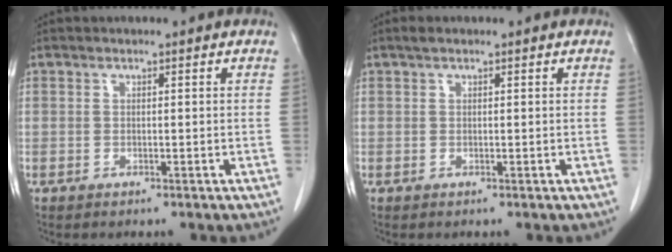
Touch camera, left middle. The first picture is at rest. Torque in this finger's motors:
{"motor_torque": [0.24, -0.20, -0.02, 0.00]}